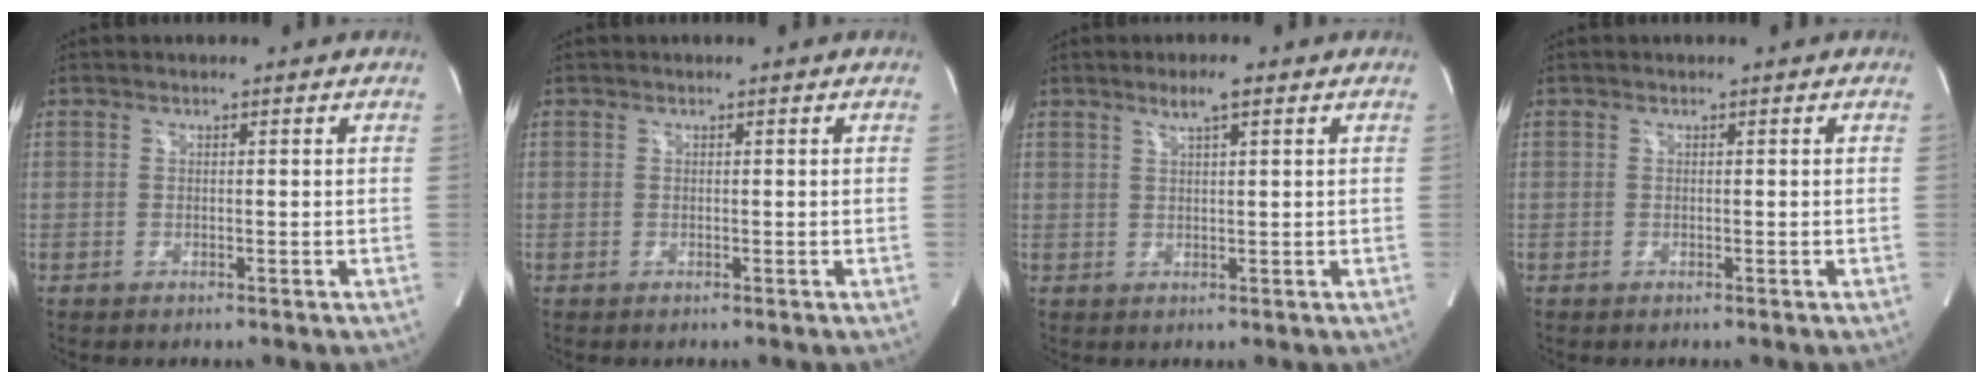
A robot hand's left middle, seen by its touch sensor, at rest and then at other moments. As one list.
[{"total": 0.0}, {"total": 2.9, "force": [1.8, 0.1, 2.3], "torque": [-0.048, 0.003, 0.033]}, {"total": 0.0}]